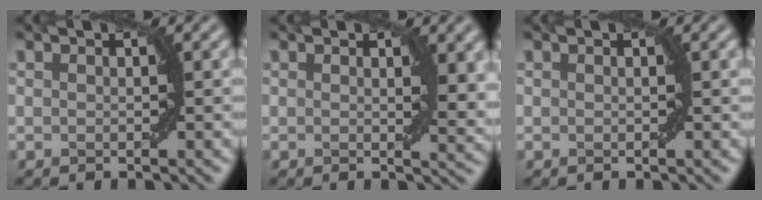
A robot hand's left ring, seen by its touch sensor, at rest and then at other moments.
{"total": 2.7, "force": [1.1, 0.9, 2.3], "torque": [-0.028, -0.007, 0.020]}
{"total": 0.0}